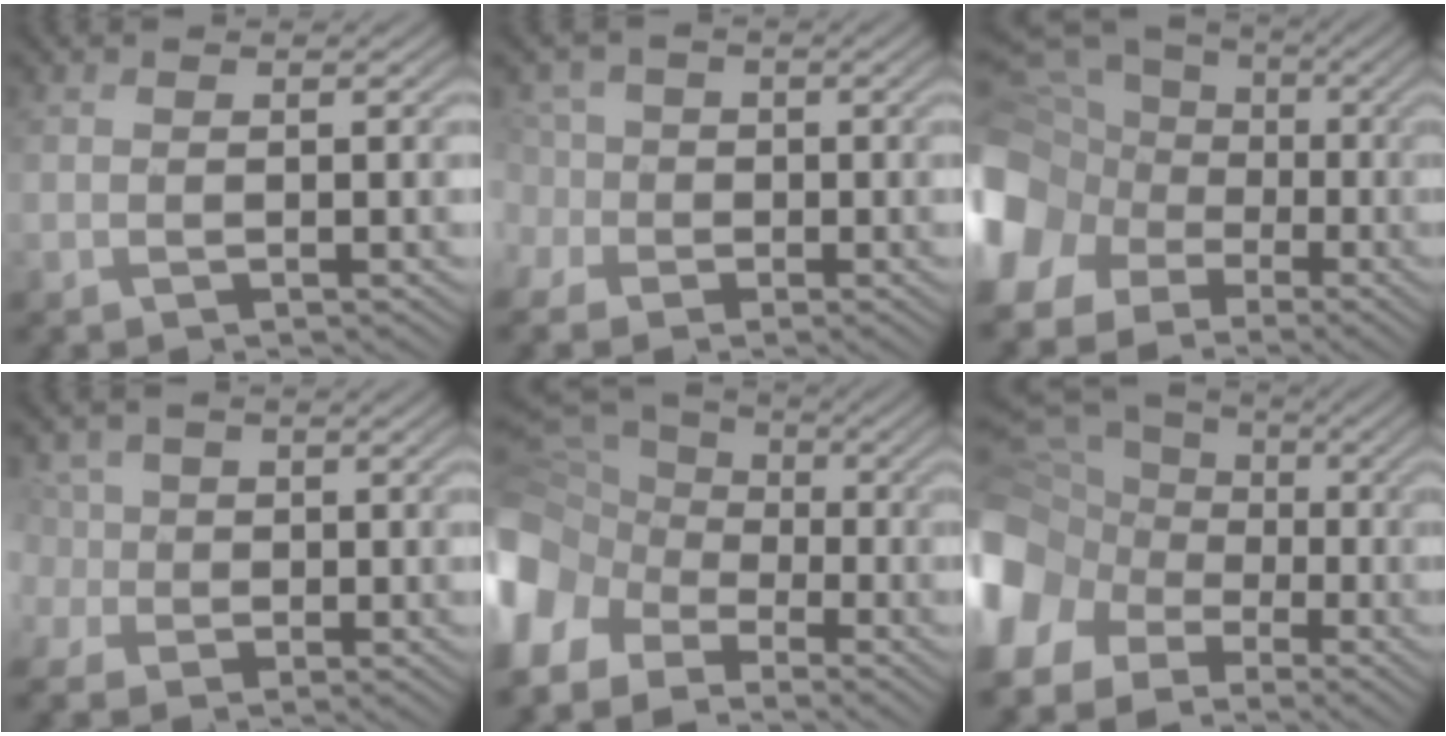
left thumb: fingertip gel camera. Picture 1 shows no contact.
{"total": 4.8, "force": [0.6, 4.3, 2.1], "torque": [-0.067, 0.004, -0.009]}
{"total": 16.9, "force": [-2.6, 14.8, 7.7], "torque": [-0.233, -0.027, -0.078]}
{"total": 5.1, "force": [1.1, 4.3, 2.4], "torque": [-0.084, 0.008, 0.013]}
{"total": 14.1, "force": [-5.2, 11.1, 6.9], "torque": [-0.223, -0.032, -0.090]}
{"total": 15.4, "force": [-3.6, 13.0, 7.5], "torque": [-0.237, -0.028, -0.068]}